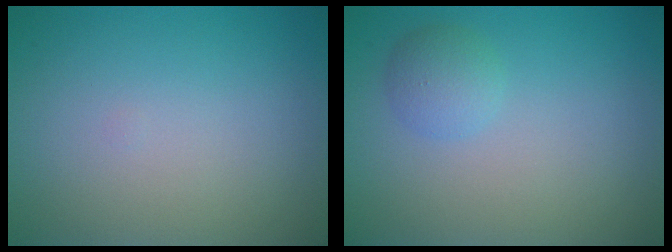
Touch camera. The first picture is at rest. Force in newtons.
{"total": 1.9, "press": 1.9, "slide": 0.1}